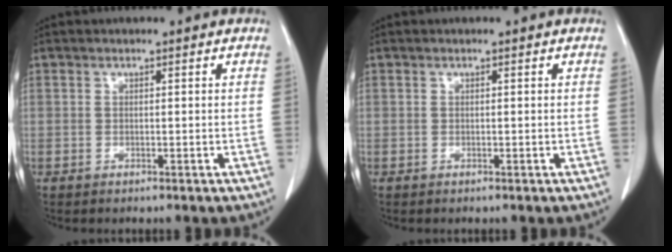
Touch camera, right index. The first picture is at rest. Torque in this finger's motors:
{"motor_torque": [-0.01, -0.01, 0.00, 0.00]}